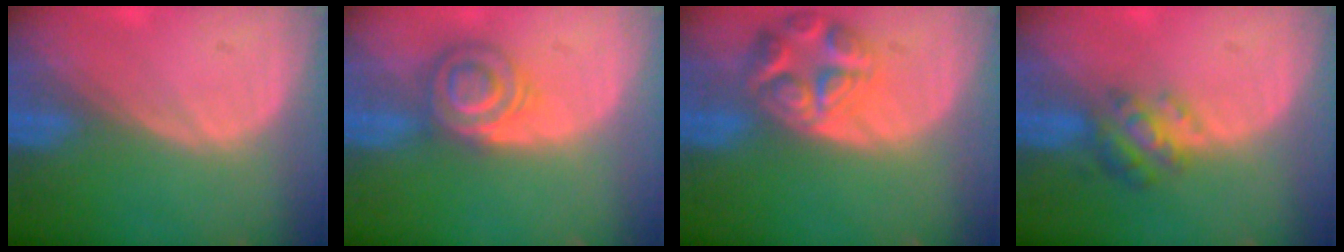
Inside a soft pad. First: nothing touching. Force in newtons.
{"total": 5.7, "press": 5.6, "slide": 1.0}
{"total": 7.8, "press": 6.9, "slide": 3.6}
{"total": 4.8, "press": 4.5, "slide": 1.6}